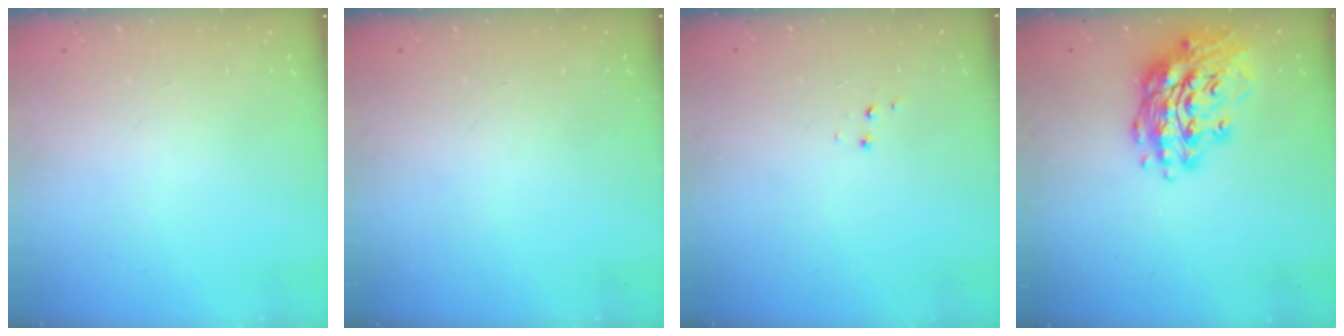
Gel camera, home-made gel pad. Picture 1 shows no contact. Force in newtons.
{"total": 0.0}
{"total": 3.4, "press": 3.3, "slide": 0.6}
{"total": 16.9, "press": 16.6, "slide": 3.1}